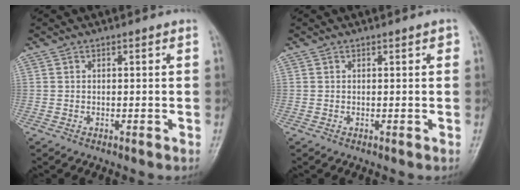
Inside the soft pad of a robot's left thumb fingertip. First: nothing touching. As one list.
[{"total": 0.5, "force": [0.2, 0.1, 0.5], "torque": [-0.004, 0.003, -0.001]}]